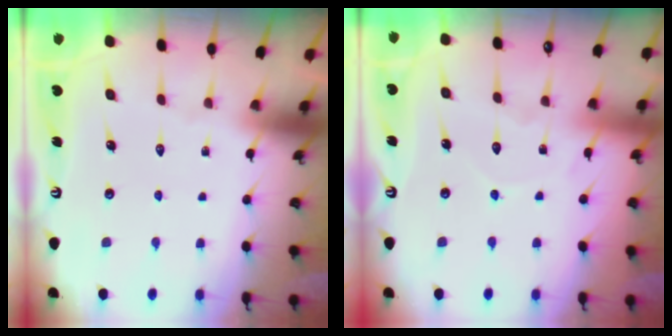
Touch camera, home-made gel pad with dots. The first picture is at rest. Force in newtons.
{"total": 5.9, "press": 5.8, "slide": 0.5}